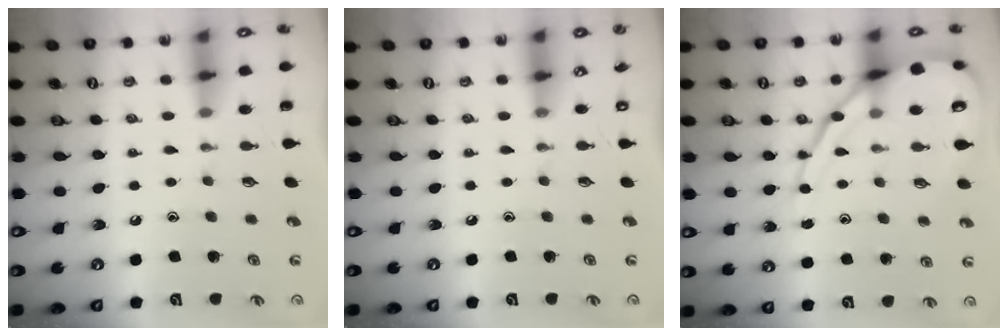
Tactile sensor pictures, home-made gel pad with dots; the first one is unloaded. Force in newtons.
{"total": 0.0}
{"total": 13.0, "press": 13.0, "slide": 1.3}